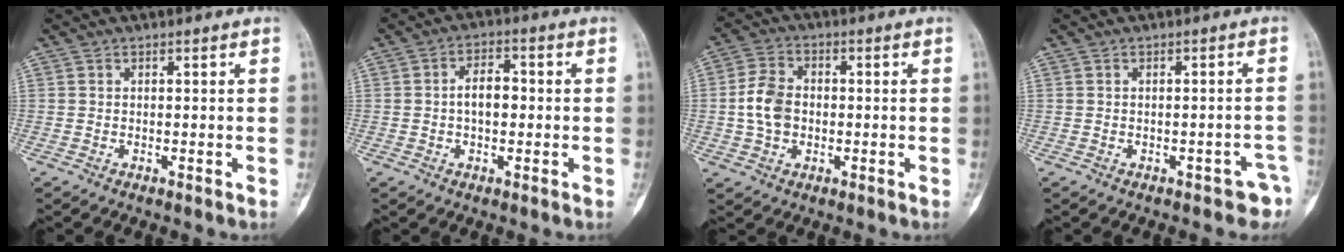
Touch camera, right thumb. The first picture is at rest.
{"total": 5.2, "force": [0.0, 3.1, 4.2], "torque": [-0.060, 0.016, -0.006]}
{"total": 7.6, "force": [-0.5, 5.7, 5.0], "torque": [-0.085, 0.014, -0.013]}
{"total": 3.7, "force": [-2.2, 2.0, 2.3], "torque": [-0.010, 0.023, -0.023]}